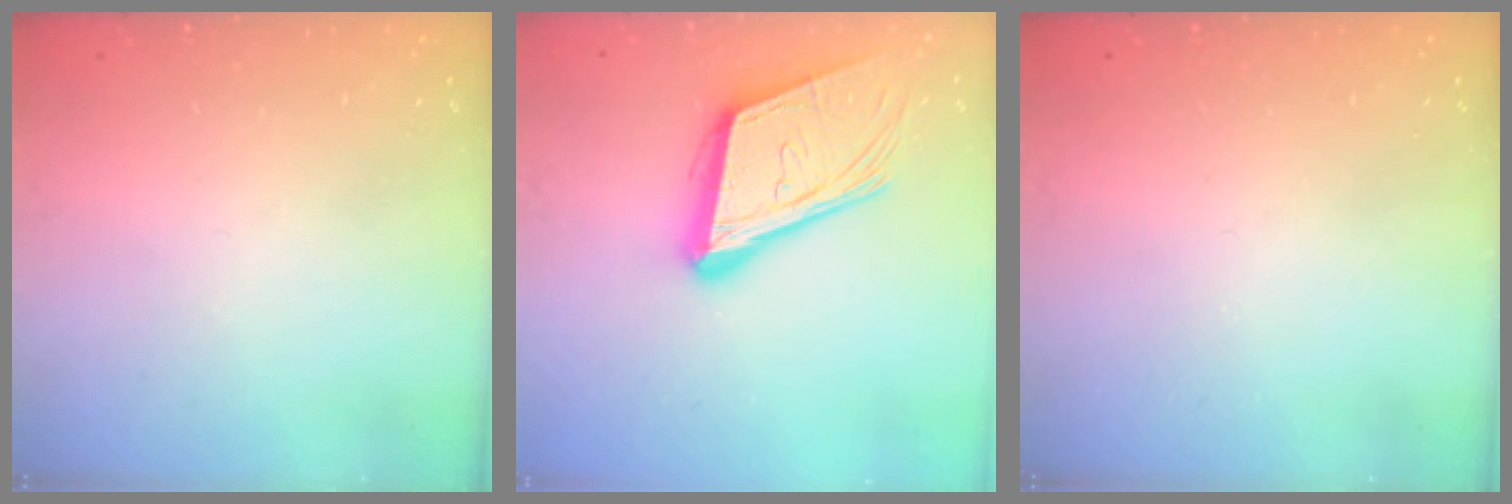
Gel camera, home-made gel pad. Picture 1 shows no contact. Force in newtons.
{"total": 18.8, "press": 18.4, "slide": 4.2}
{"total": 0.0}